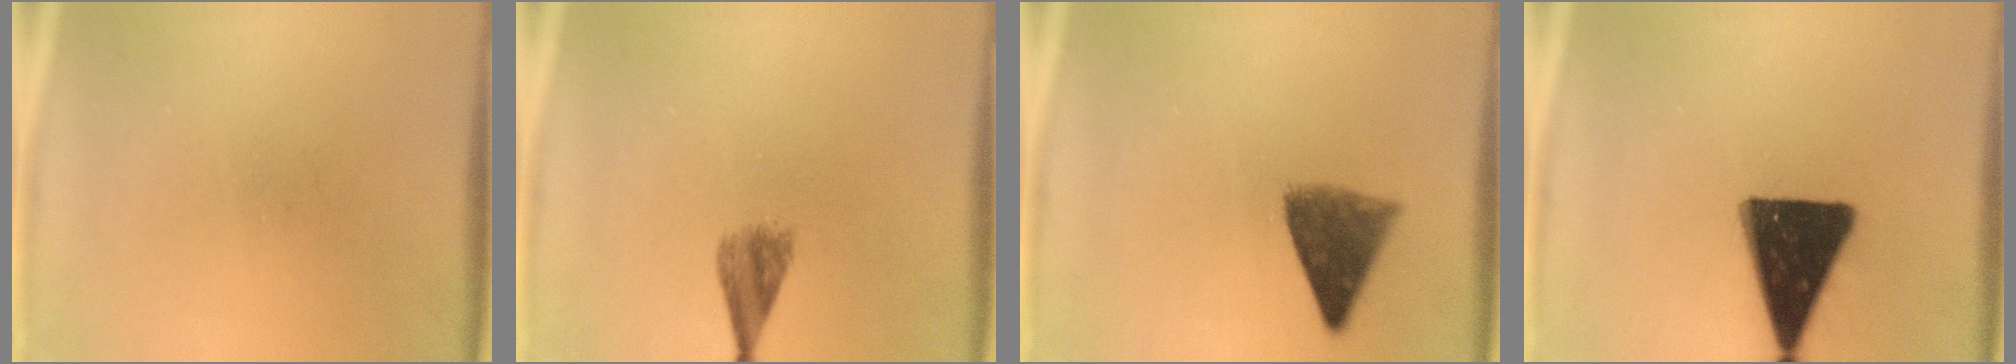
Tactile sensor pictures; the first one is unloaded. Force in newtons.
{"total": 3.5}
{"total": 7.1}
{"total": 17.6}